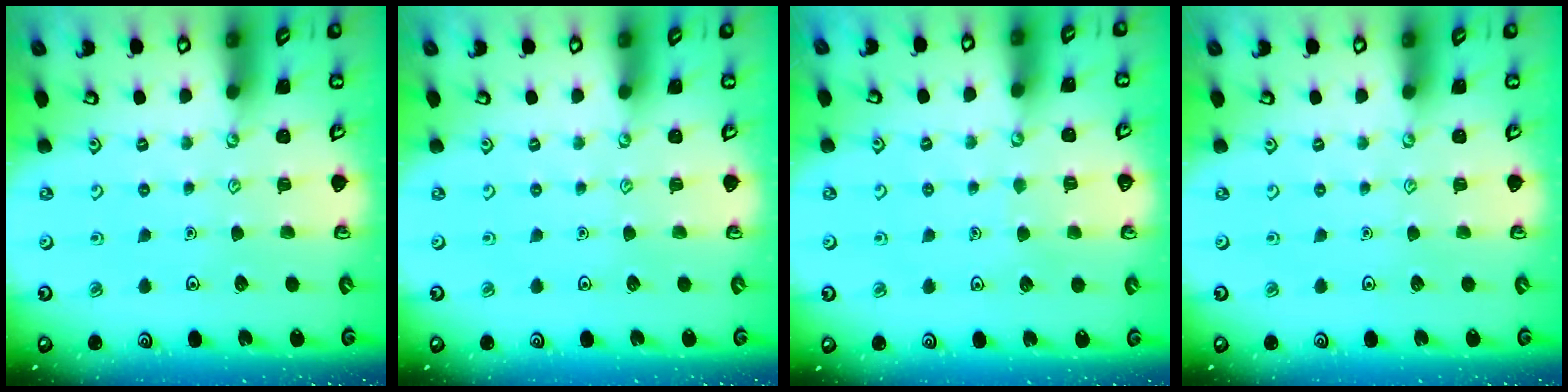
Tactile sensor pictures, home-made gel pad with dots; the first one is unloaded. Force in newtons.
{"total": 0.0}
{"total": 3.3, "press": 3.2, "slide": 0.3}
{"total": 0.0}